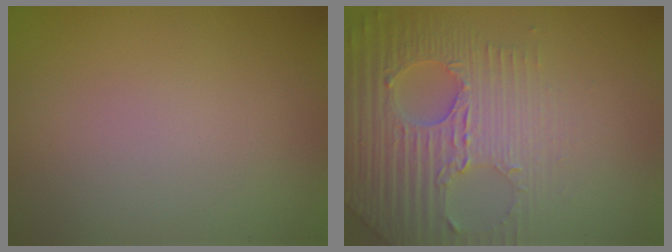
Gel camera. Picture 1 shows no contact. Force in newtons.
{"total": 6.6, "press": 5.1, "slide": 4.2}